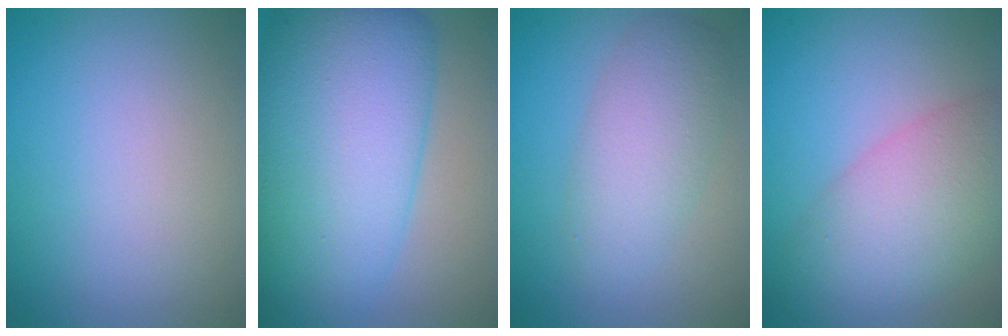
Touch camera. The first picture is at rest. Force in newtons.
{"total": 14.1, "press": 14.1, "slide": 0.1}
{"total": 4.5, "press": 4.5, "slide": 0.2}
{"total": 6.9, "press": 6.8, "slide": 0.5}